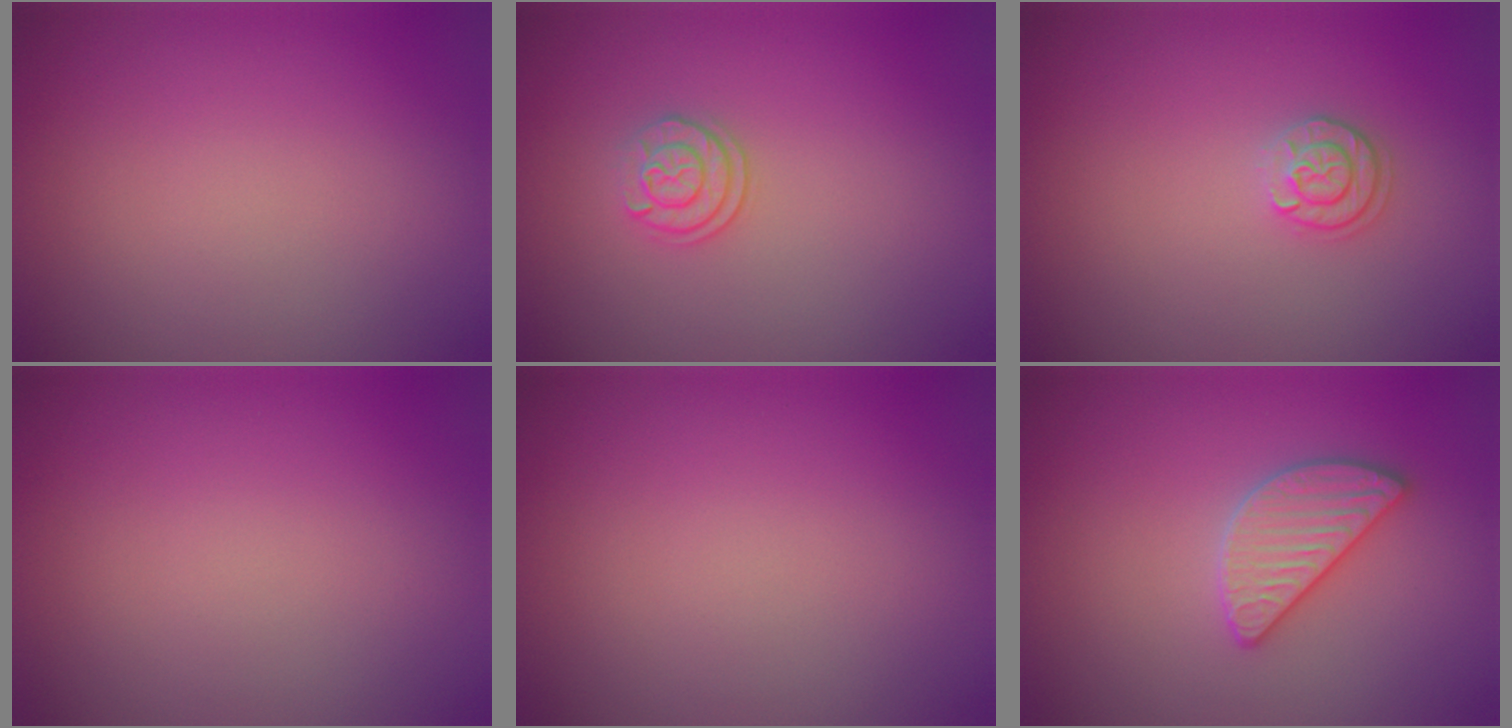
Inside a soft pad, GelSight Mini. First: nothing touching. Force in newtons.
{"total": 2.0, "press": 1.8, "slide": 0.9}
{"total": 1.8, "press": 1.7, "slide": 0.4}
{"total": 0.0}
{"total": 0.0}
{"total": 2.8, "press": 2.8, "slide": 0.5}